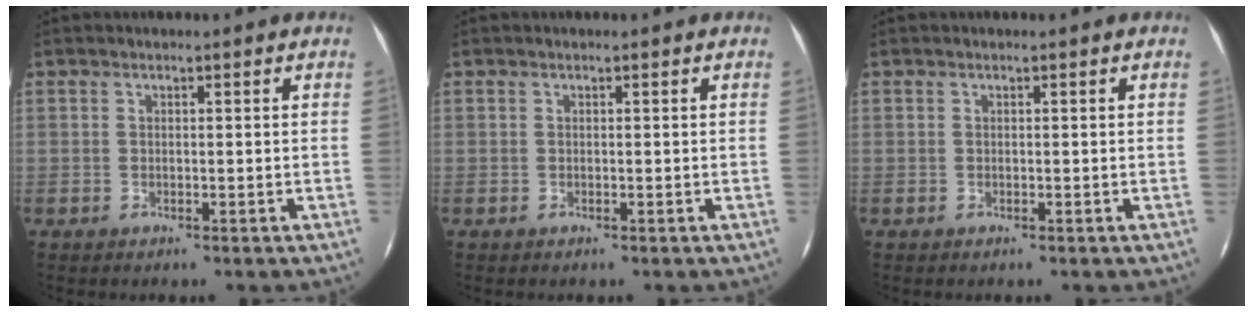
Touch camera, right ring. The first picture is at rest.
{"total": 0.0}
{"total": 0.0}